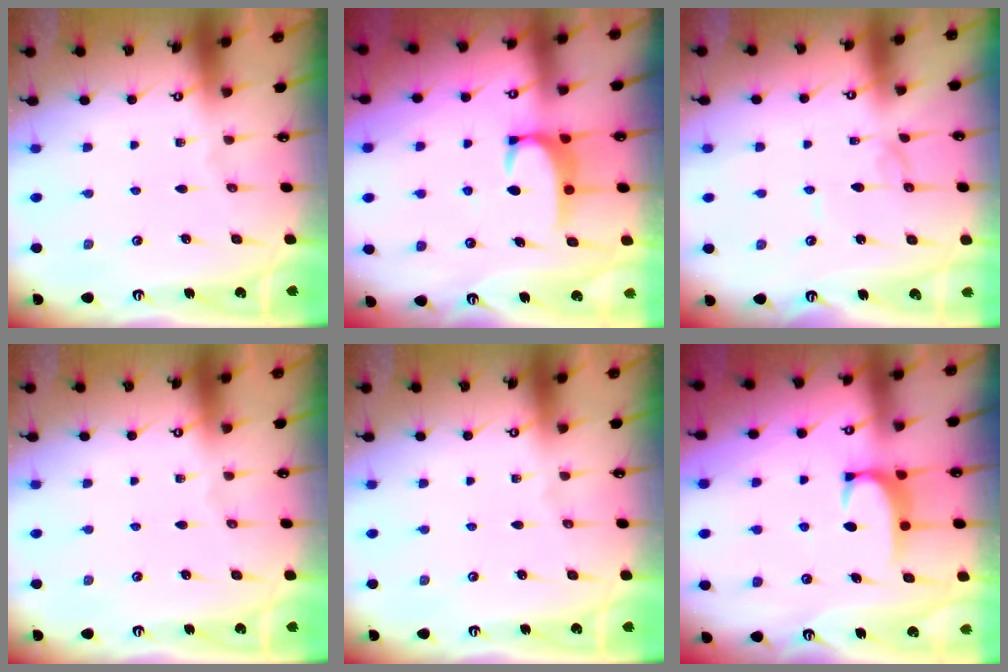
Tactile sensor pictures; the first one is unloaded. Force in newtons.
{"total": 2.9, "press": 2.9, "slide": 0.4}
{"total": 1.8, "press": 1.8, "slide": 0.1}
{"total": 0.0}
{"total": 0.0}
{"total": 1.9, "press": 1.8, "slide": 0.5}